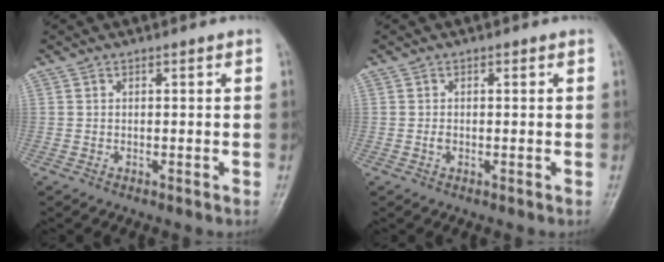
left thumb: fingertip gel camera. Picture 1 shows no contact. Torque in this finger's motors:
{"motor_torque": [0.17, 0.22, 0.04, -0.05, 0.00]}